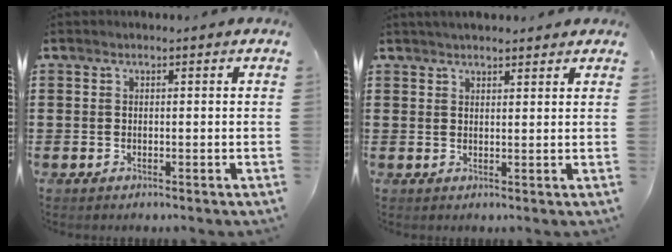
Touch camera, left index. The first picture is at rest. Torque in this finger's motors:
{"motor_torque": [1.35, -0.79, 0.48, 0.07]}